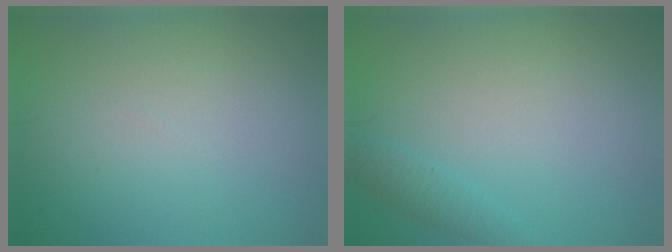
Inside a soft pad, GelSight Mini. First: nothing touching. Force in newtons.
{"total": 1.3, "press": 1.3, "slide": 0.1}